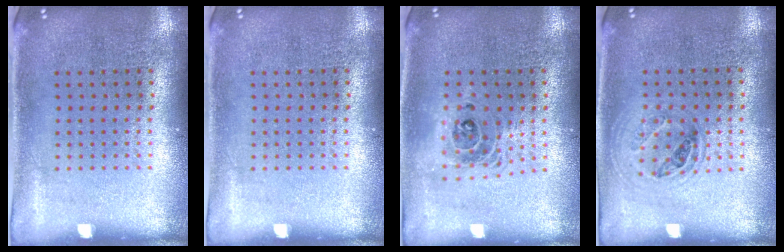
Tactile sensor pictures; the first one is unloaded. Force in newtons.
{"total": 0.0}
{"total": 1.5, "press": 1.3, "slide": 0.9}
{"total": 1.0, "press": 0.9, "slide": 0.3}